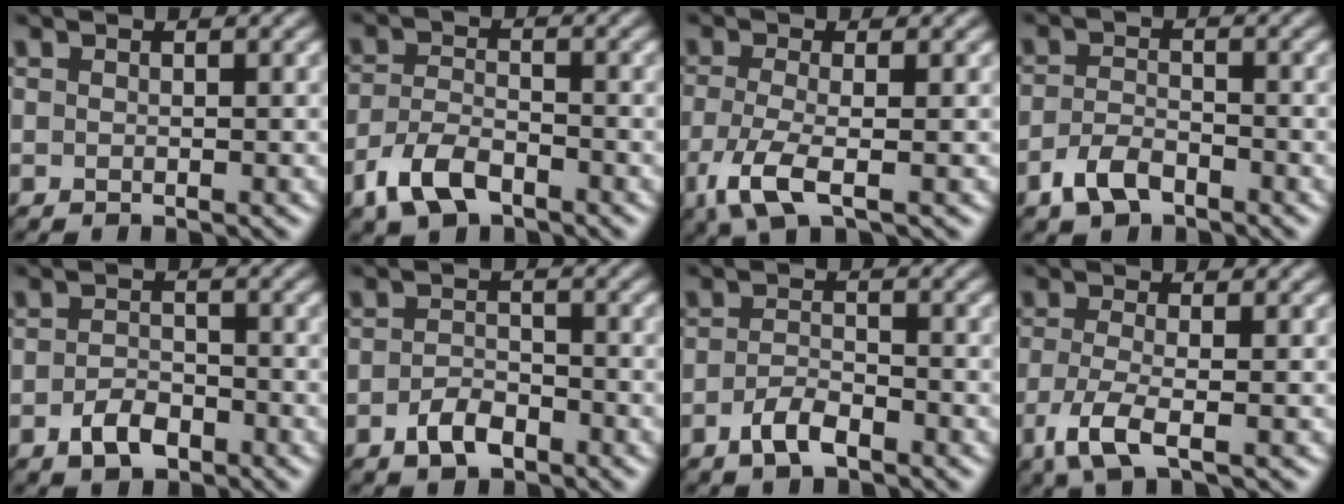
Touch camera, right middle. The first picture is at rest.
{"total": 4.2, "force": [-2.8, 2.0, 2.5], "torque": [-0.049, -0.001, -0.060]}
{"total": 4.2, "force": [-1.8, 1.2, 3.6], "torque": [-0.087, -0.013, -0.040]}
{"total": 3.0, "force": [-2.0, 1.5, 1.6], "torque": [-0.034, 0.003, -0.044]}
{"total": 2.8, "force": [-1.5, 1.7, 1.7], "torque": [-0.030, 0.002, -0.029]}
{"total": 2.7, "force": [-1.5, 1.5, 1.7], "torque": [-0.030, 0.004, -0.031]}
{"total": 2.6, "force": [-1.6, 1.1, 1.8], "torque": [-0.037, 0.003, -0.034]}
{"total": 3.8, "force": [-1.7, 1.0, 3.2], "torque": [-0.074, -0.010, -0.040]}